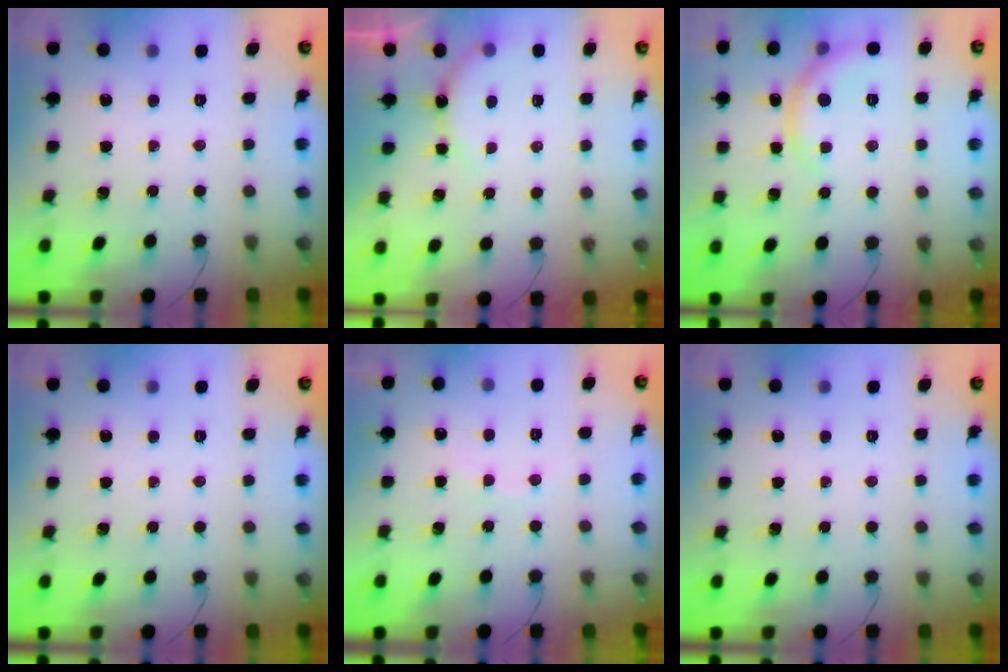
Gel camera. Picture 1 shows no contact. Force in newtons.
{"total": 5.9, "press": 5.8, "slide": 1.0}
{"total": 6.4, "press": 6.4, "slide": 0.7}
{"total": 0.0}
{"total": 4.1, "press": 3.9, "slide": 1.1}
{"total": 0.0}